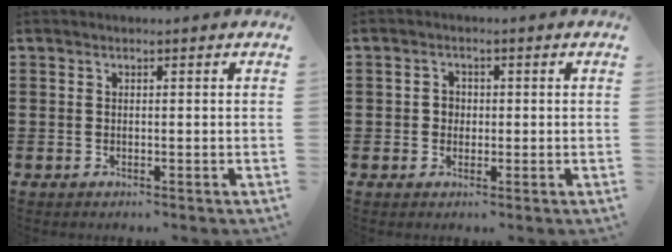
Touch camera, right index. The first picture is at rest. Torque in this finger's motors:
{"motor_torque": [0.43, -0.09, 0.18, 0.03]}